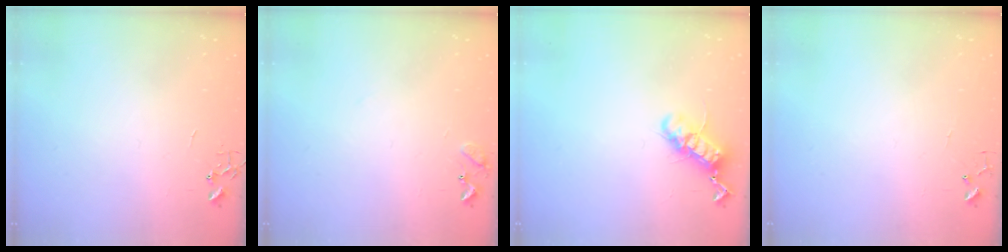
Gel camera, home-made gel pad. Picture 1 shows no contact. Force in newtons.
{"total": 8.4, "press": 8.4, "slide": 0.5}
{"total": 12.5, "press": 12.5, "slide": 0.9}
{"total": 4.2, "press": 4.1, "slide": 0.3}